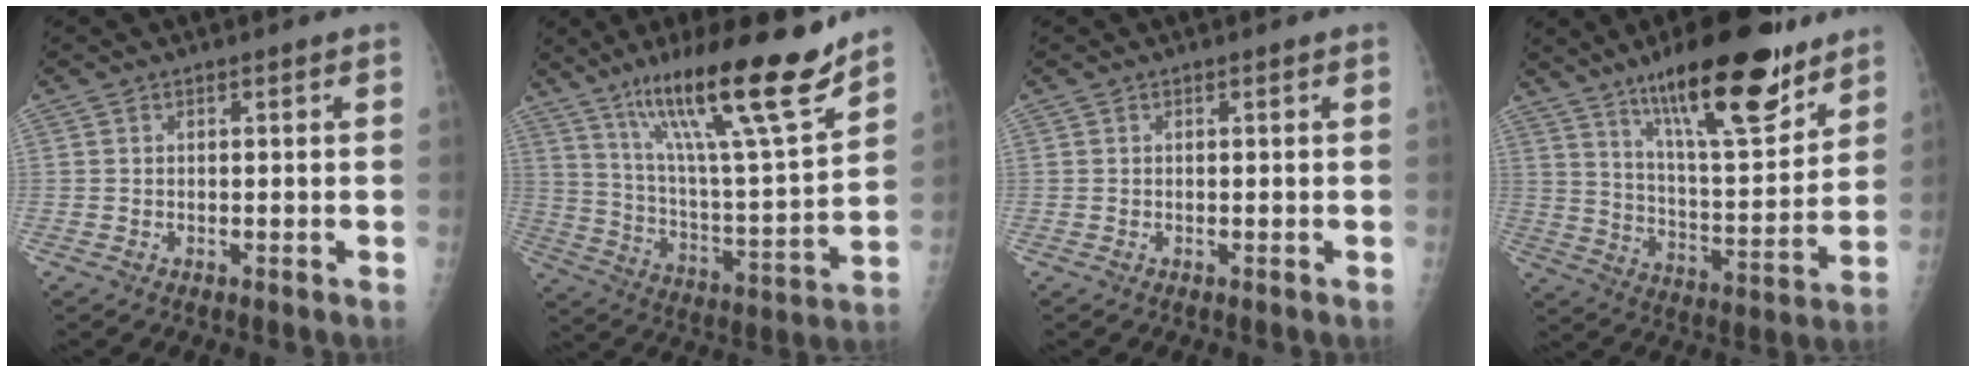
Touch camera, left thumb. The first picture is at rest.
{"total": 23.3, "force": [15.9, 2.5, 16.9], "torque": [-0.256, -0.071, 0.270]}
{"total": 0.0}
{"total": 21.6, "force": [14.3, 5.7, 15.2], "torque": [-0.209, -0.075, 0.234]}